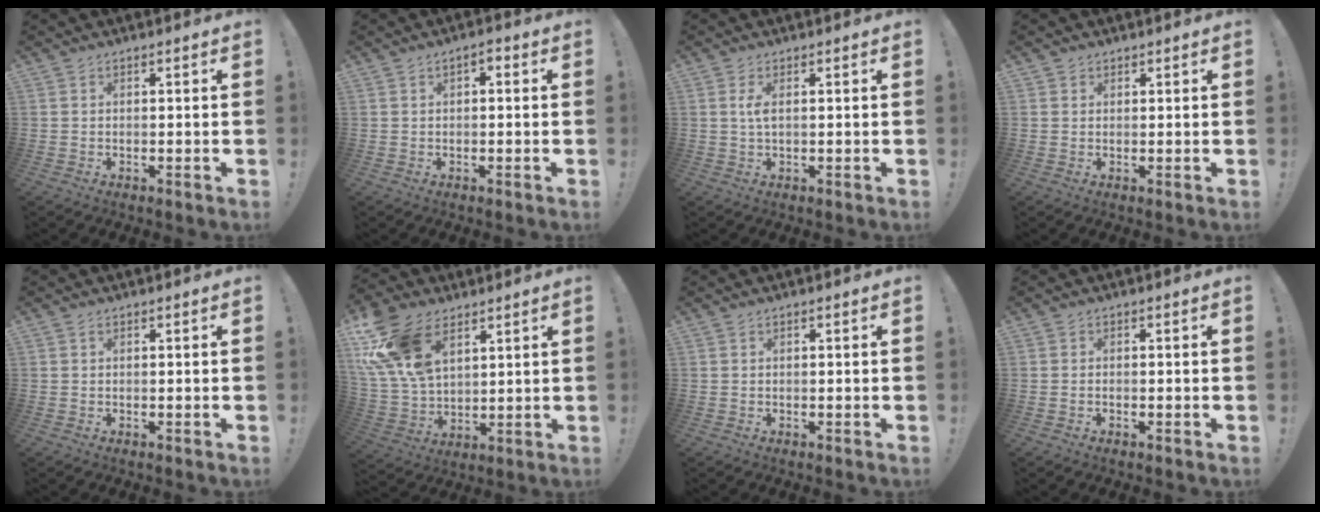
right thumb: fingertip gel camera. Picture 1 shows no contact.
{"total": 1.7, "force": [-0.1, 1.0, 1.3], "torque": [-0.018, 0.004, -0.006]}
{"total": 2.7, "force": [0.5, 0.7, 2.5], "torque": [-0.048, 0.001, 0.006]}
{"total": 1.1, "force": [0.8, 0.7, 0.0], "torque": [0.005, -0.004, 0.014]}
{"total": 0.0}
{"total": 18.2, "force": [9.2, 11.1, 11.1], "torque": [-0.238, -0.043, 0.172]}
{"total": 0.0}
{"total": 0.6, "force": [-0.5, 0.2, 0.2], "torque": [-0.007, 0.000, -0.008]}